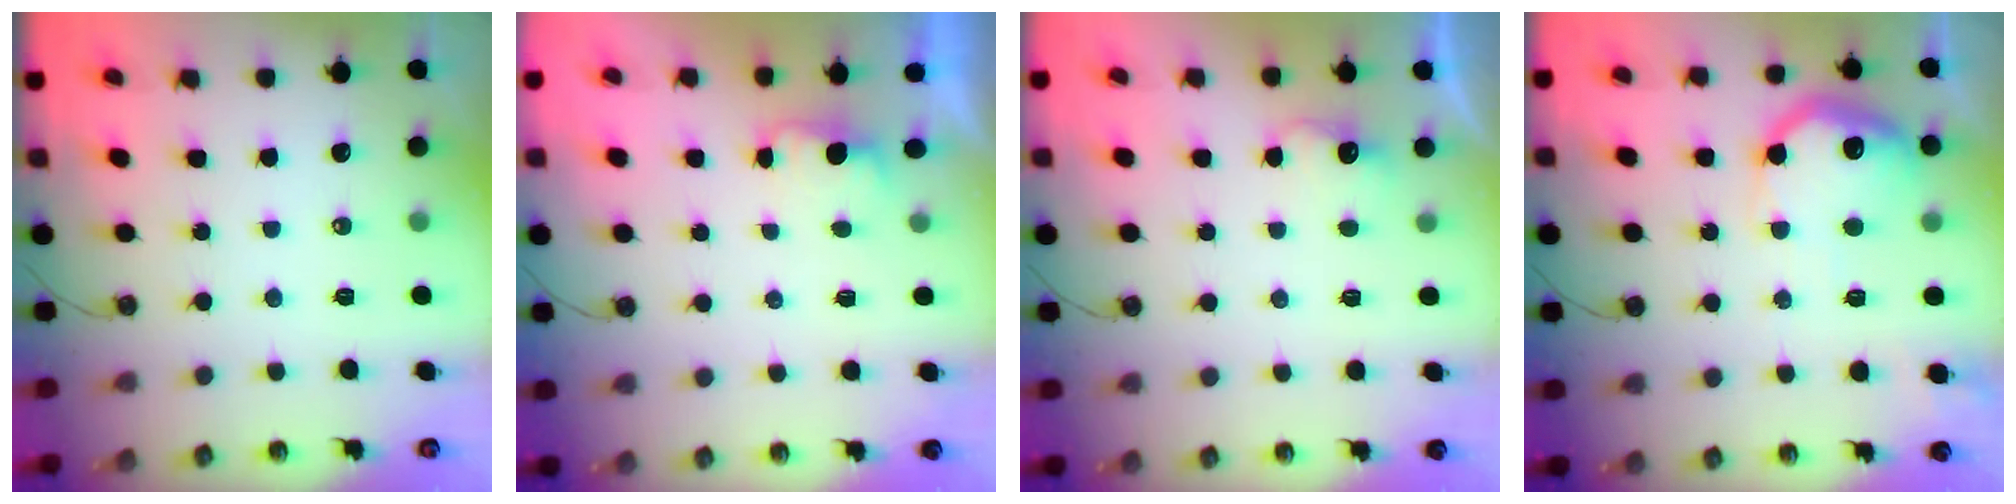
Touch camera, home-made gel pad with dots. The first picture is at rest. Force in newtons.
{"total": 1.4, "press": 1.2, "slide": 0.8}
{"total": 2.8, "press": 2.7, "slide": 0.8}
{"total": 16.2, "press": 16.2, "slide": 1.2}